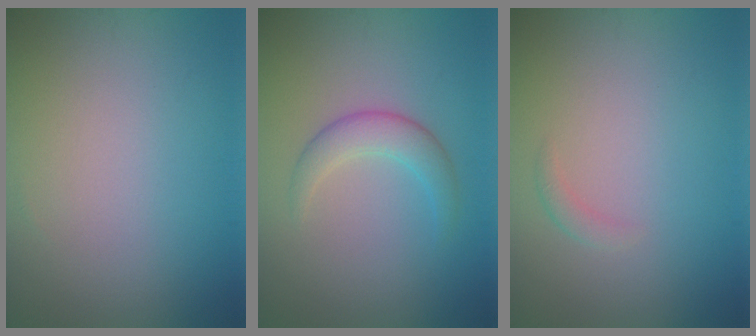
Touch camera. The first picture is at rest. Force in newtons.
{"total": 2.8, "press": 2.8, "slide": 0.1}
{"total": 0.9, "press": 0.9, "slide": 0.0}